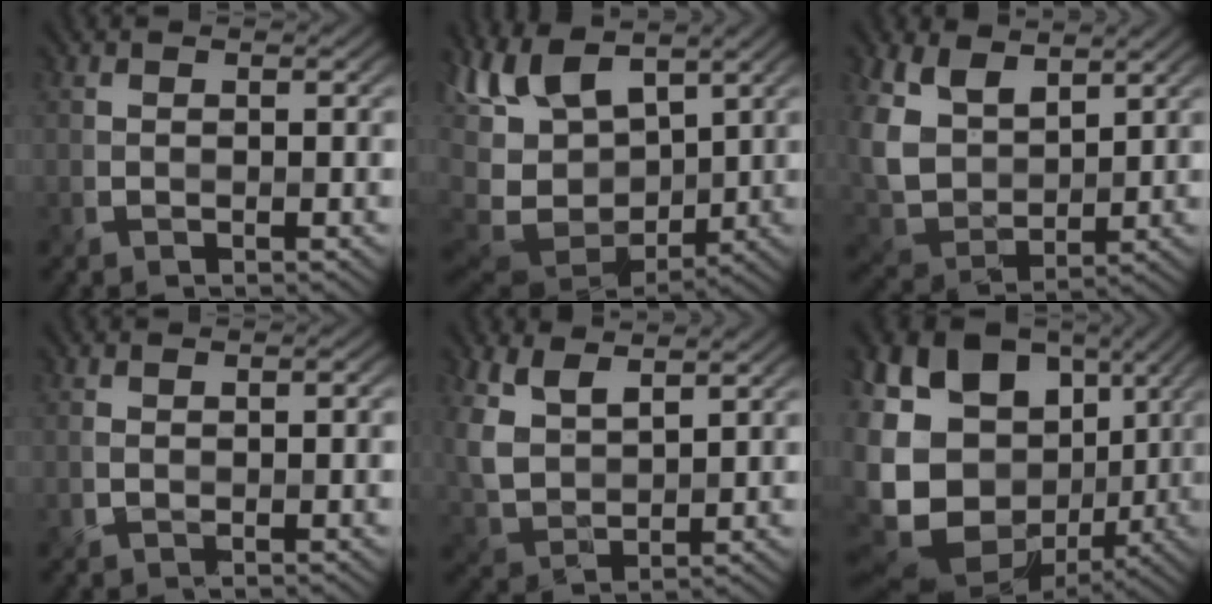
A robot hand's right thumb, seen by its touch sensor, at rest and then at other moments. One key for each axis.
{"total": 12.4, "fx": 2.6, "fy": 7.1, "fz": 9.9, "tx": -0.250, "ty": -0.002, "tz": 0.045}
{"total": 9.1, "fx": 5.0, "fy": 5.3, "fz": 5.5, "tx": -0.154, "ty": 0.006, "tz": 0.094}
{"total": 1.2, "fx": -0.2, "fy": 0.5, "fz": 1.1, "tx": -0.019, "ty": 0.002, "tz": -0.001}
{"total": 6.3, "fx": 3.8, "fy": 2.9, "fz": 4.1, "tx": -0.111, "ty": 0.000, "tz": 0.081}
{"total": 19.6, "fx": -0.3, "fy": 15.1, "fz": 12.6, "tx": -0.288, "ty": -0.017, "tz": 0.019}